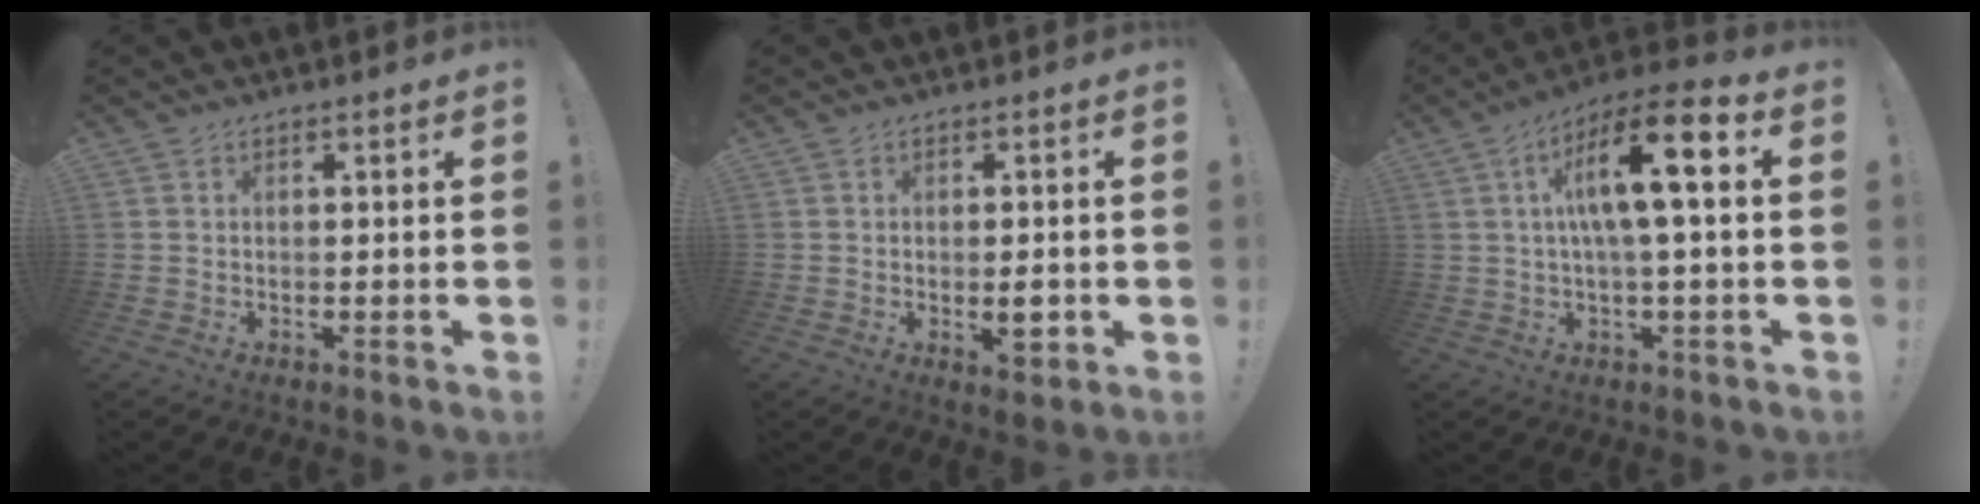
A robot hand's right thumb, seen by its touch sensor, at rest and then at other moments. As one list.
[{"total": 3.4, "force": [-0.9, 1.5, 2.9], "torque": [-0.034, 0.003, -0.015]}, {"total": 13.9, "force": [2.7, 2.9, 13.3], "torque": [-0.226, 0.001, 0.033]}]